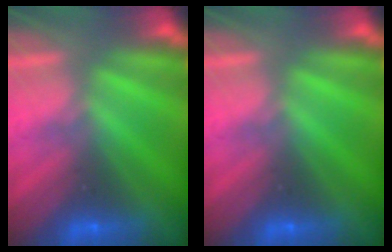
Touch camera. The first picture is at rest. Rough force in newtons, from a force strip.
{"total": 0.0}